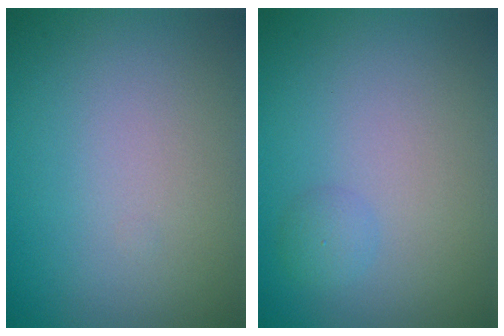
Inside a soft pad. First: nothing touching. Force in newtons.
{"total": 0.8, "press": 0.8, "slide": 0.0}